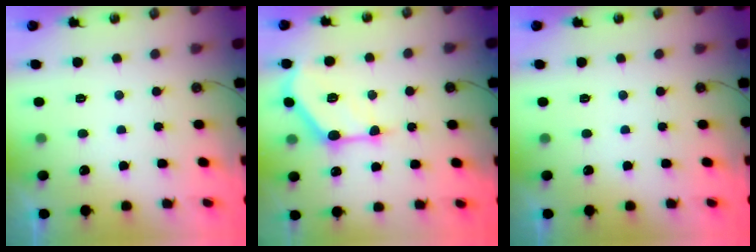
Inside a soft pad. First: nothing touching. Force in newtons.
{"total": 15.0, "press": 15.0, "slide": 0.4}
{"total": 0.0}